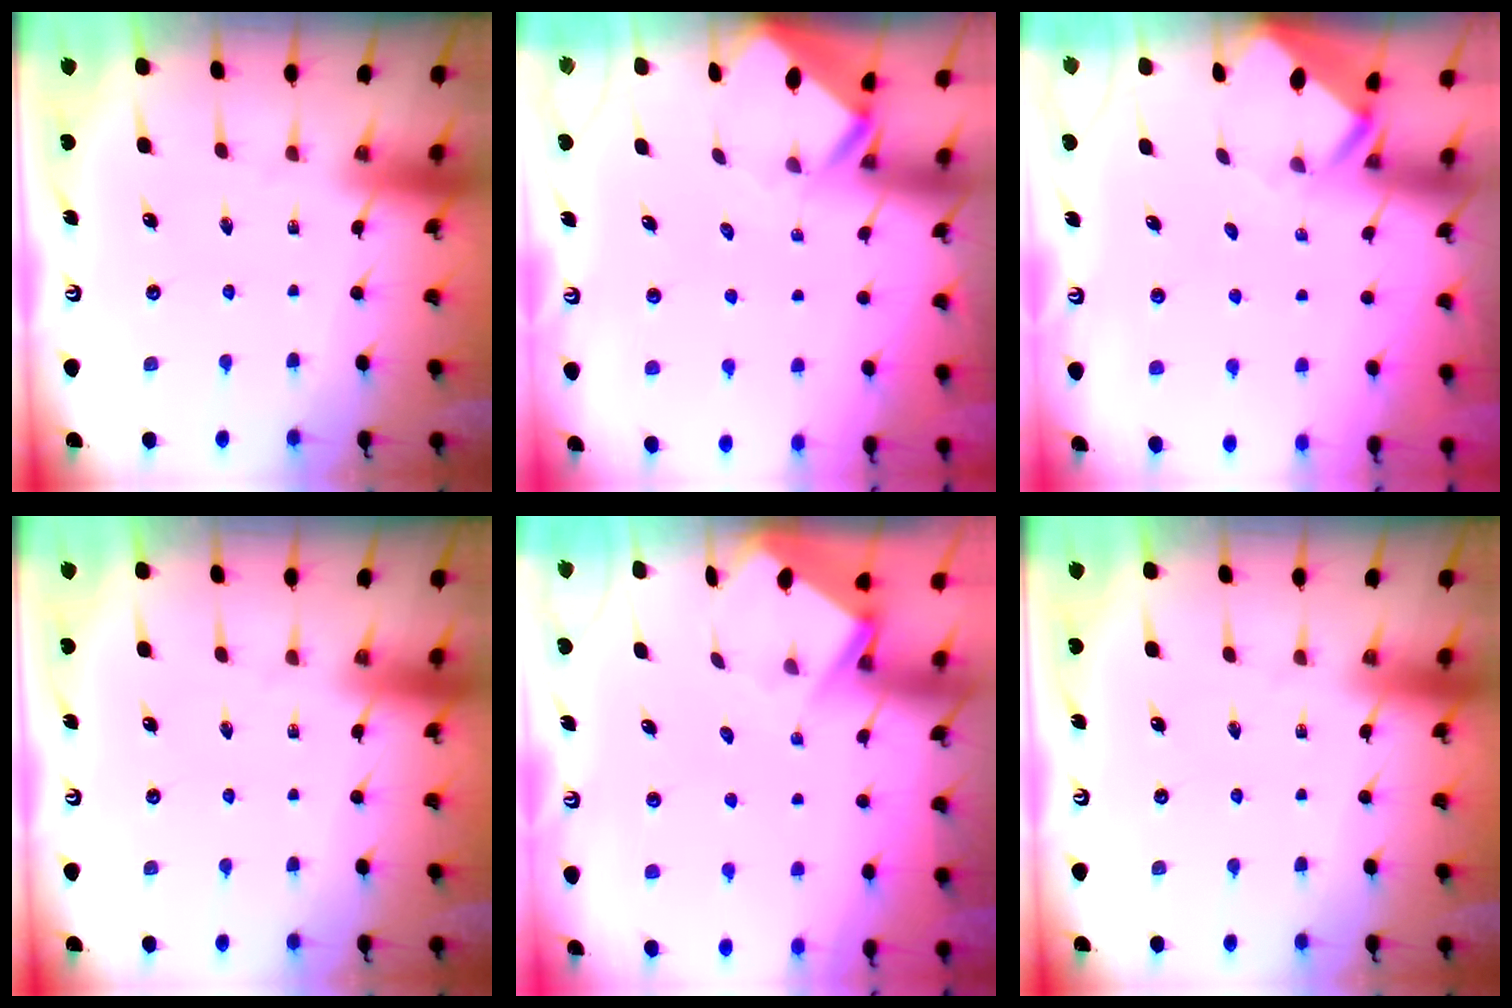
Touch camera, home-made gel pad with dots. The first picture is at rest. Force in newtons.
{"total": 2.8, "press": 2.8, "slide": 0.2}
{"total": 3.4, "press": 3.4, "slide": 0.3}
{"total": 0.0}
{"total": 3.9, "press": 3.9, "slide": 0.4}
{"total": 0.0}